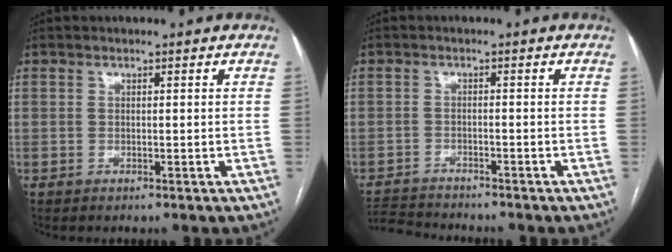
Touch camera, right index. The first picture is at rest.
{"total": 6.3, "force": [-6.1, 1.1, 0.7], "torque": [-0.016, -0.006, -0.105]}